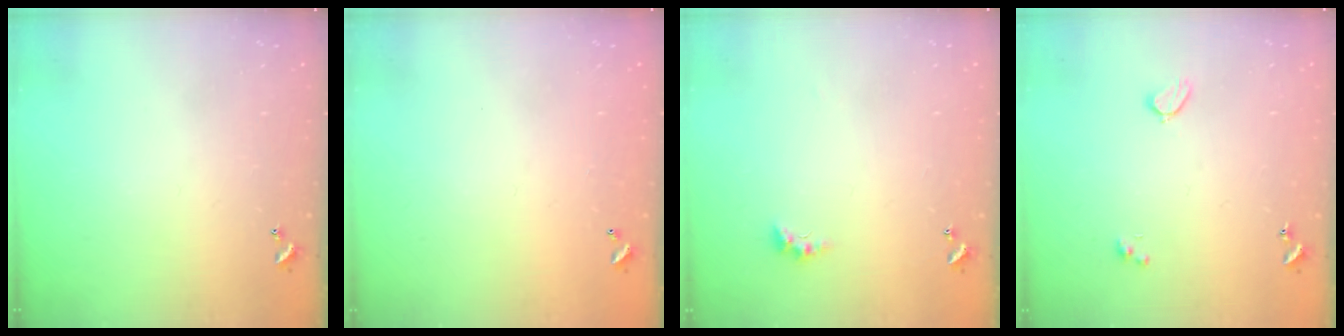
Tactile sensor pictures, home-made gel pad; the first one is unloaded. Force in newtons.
{"total": 3.0, "press": 3.0, "slide": 0.1}
{"total": 1.5, "press": 1.3, "slide": 0.7}
{"total": 2.1, "press": 2.0, "slide": 0.6}